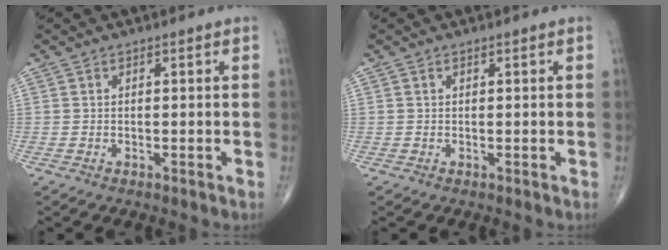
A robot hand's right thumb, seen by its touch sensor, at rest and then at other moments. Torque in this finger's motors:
{"motor_torque": [-0.16, -0.01, 0.18, 0.19, 0.03]}